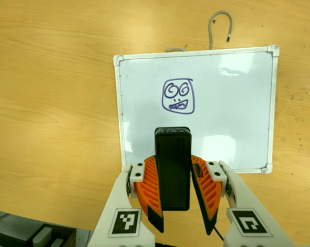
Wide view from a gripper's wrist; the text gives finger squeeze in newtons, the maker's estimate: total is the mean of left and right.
{"total": 7.8, "left": 6.8, "right": 8.9}